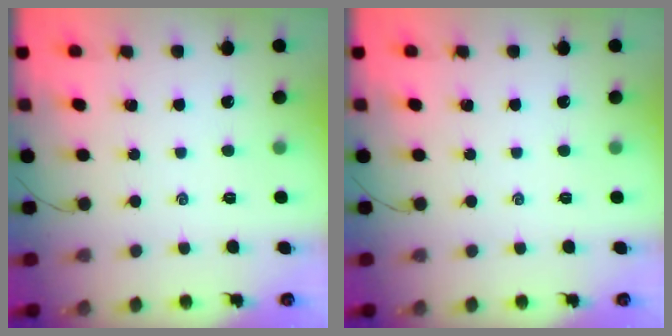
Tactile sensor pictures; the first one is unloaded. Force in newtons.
{"total": 0.0}